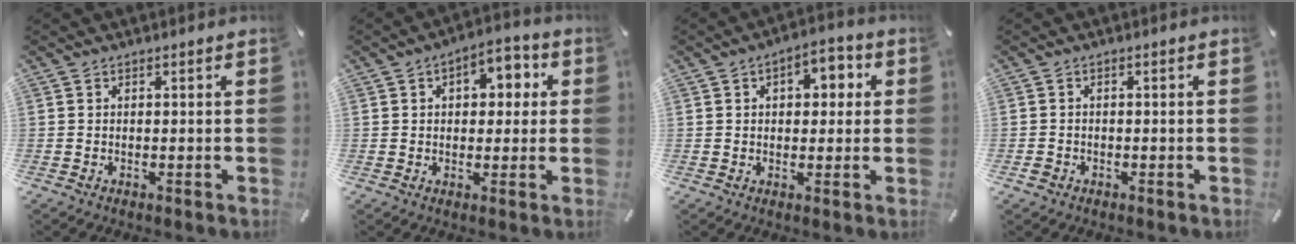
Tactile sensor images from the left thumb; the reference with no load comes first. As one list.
[{"total": 6.3, "force": [1.2, 4.6, 4.1], "torque": [-0.039, 0.000, 0.009]}, {"total": 5.3, "force": [0.8, 3.9, 3.5], "torque": [-0.034, 0.001, 0.002]}, {"total": 1.3, "force": [-0.7, 1.1, 0.3], "torque": [-0.005, 0.004, -0.015]}]